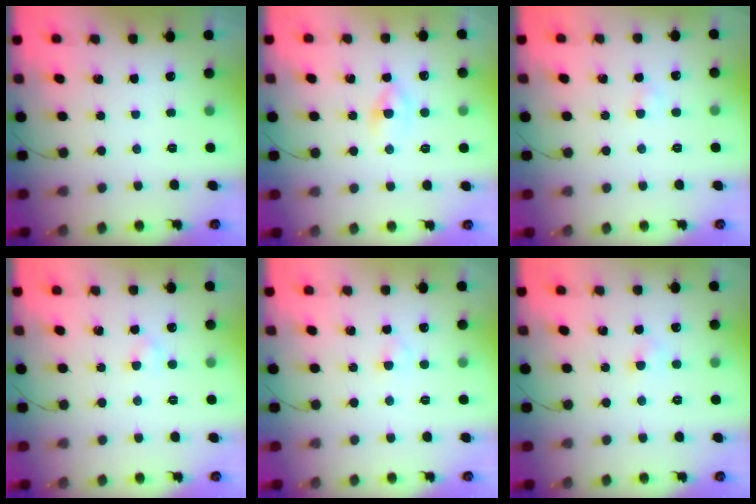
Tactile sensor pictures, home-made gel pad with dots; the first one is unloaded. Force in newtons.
{"total": 2.4, "press": 2.1, "slide": 1.2}
{"total": 2.3, "press": 2.1, "slide": 0.8}
{"total": 2.3, "press": 2.1, "slide": 1.0}
{"total": 2.1, "press": 1.9, "slide": 0.9}
{"total": 2.8, "press": 2.6, "slide": 1.0}